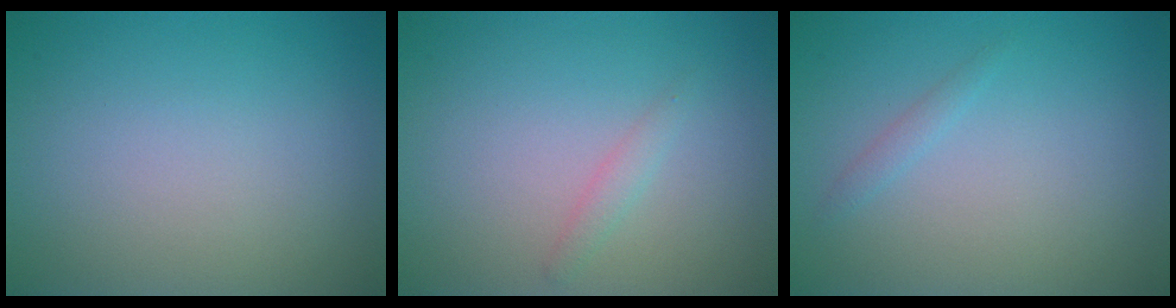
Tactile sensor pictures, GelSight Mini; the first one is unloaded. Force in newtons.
{"total": 0.9, "press": 0.9, "slide": 0.0}
{"total": 0.8, "press": 0.8, "slide": 0.0}